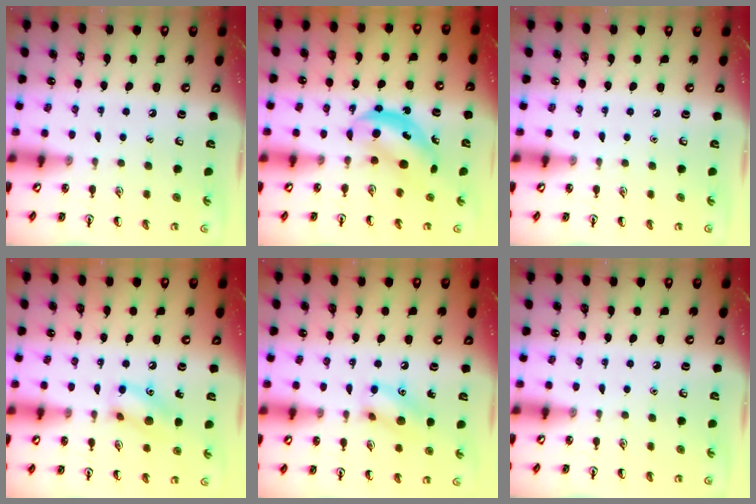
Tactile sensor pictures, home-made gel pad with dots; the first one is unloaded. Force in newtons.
{"total": 5.5, "press": 5.4, "slide": 0.9}
{"total": 0.0}
{"total": 10.2, "press": 10.2, "slide": 1.2}
{"total": 10.2, "press": 10.2, "slide": 1.2}
{"total": 0.0}